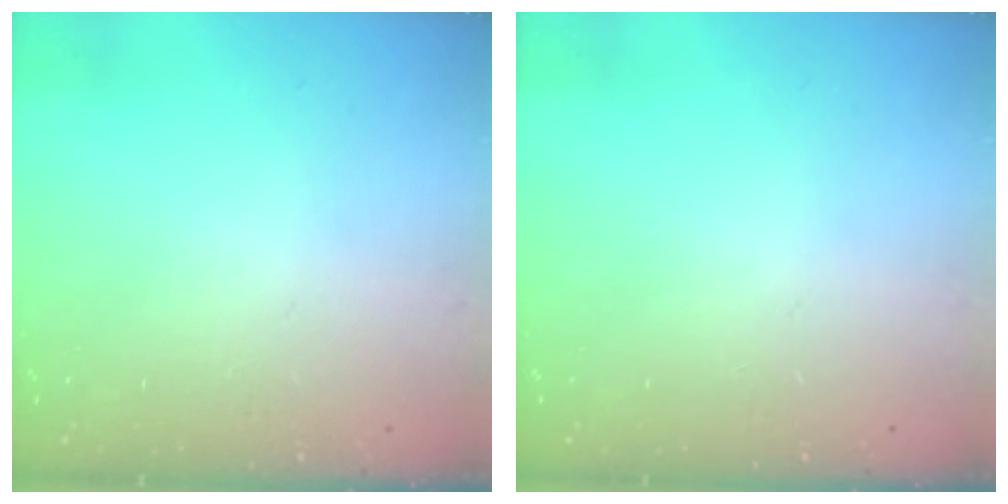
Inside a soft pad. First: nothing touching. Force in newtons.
{"total": 0.0}